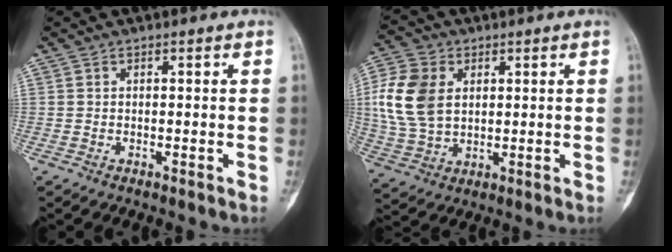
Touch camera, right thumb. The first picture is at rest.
{"total": 12.7, "force": [2.4, 9.0, 8.6], "torque": [-0.175, 0.001, 0.048]}